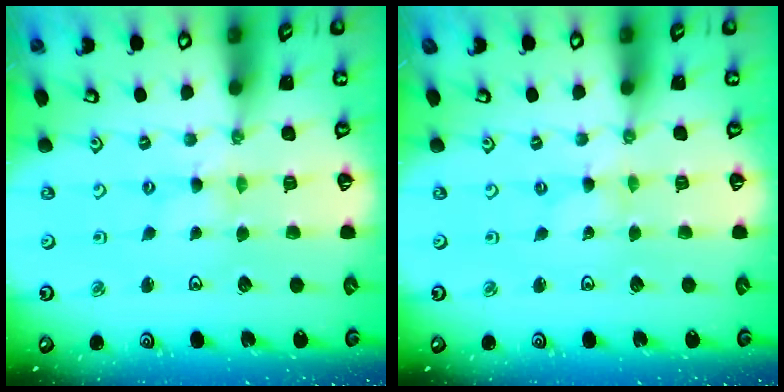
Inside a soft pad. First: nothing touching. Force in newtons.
{"total": 0.0}